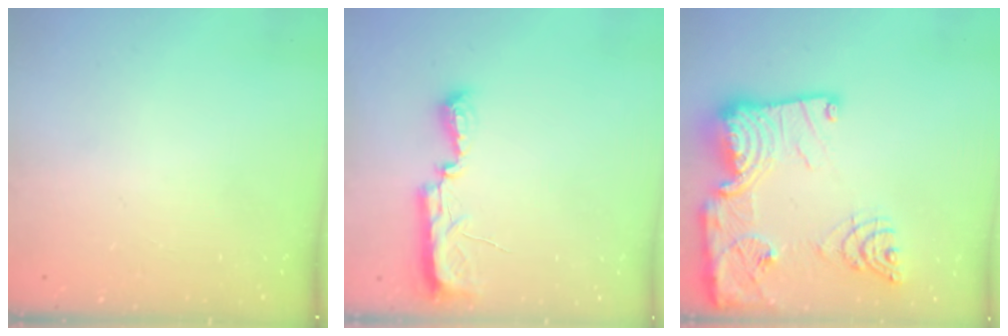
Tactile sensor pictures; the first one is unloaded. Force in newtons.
{"total": 7.7, "press": 7.7, "slide": 0.6}
{"total": 25.2, "press": 25.1, "slide": 2.6}